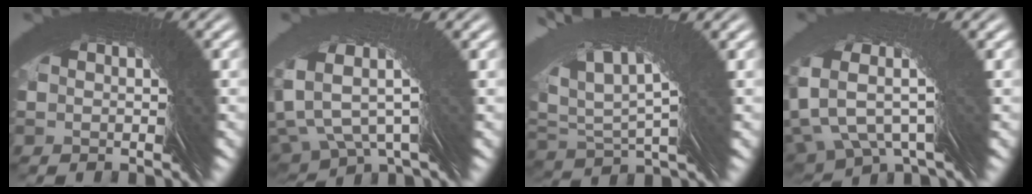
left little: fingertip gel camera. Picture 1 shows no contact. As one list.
[{"total": 2.1, "force": [1.9, -0.8, 0.3], "torque": [-0.022, 0.027, 0.023]}, {"total": 4.5, "force": [3.6, 0.7, 2.6], "torque": [-0.064, 0.033, 0.059]}, {"total": 3.6, "force": [3.6, -0.6, 0.1], "torque": [-0.021, 0.036, 0.042]}]